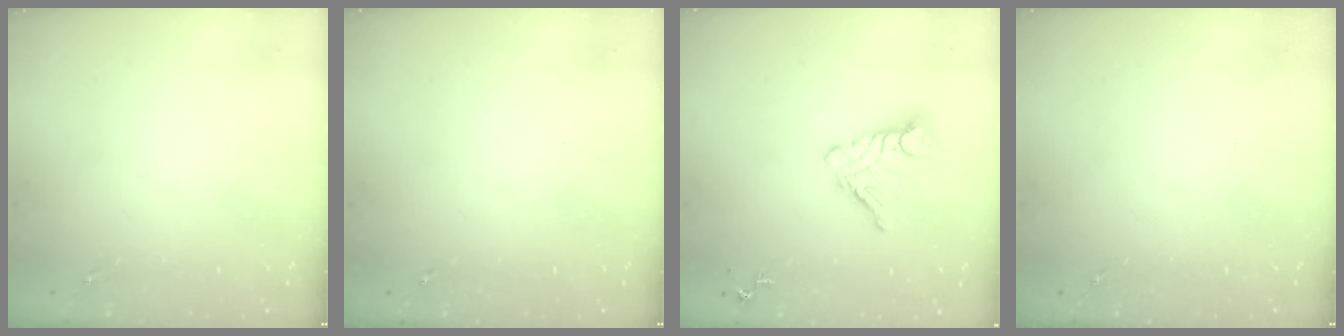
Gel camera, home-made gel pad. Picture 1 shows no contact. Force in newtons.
{"total": 0.0}
{"total": 11.5, "press": 11.4, "slide": 0.8}
{"total": 0.0}